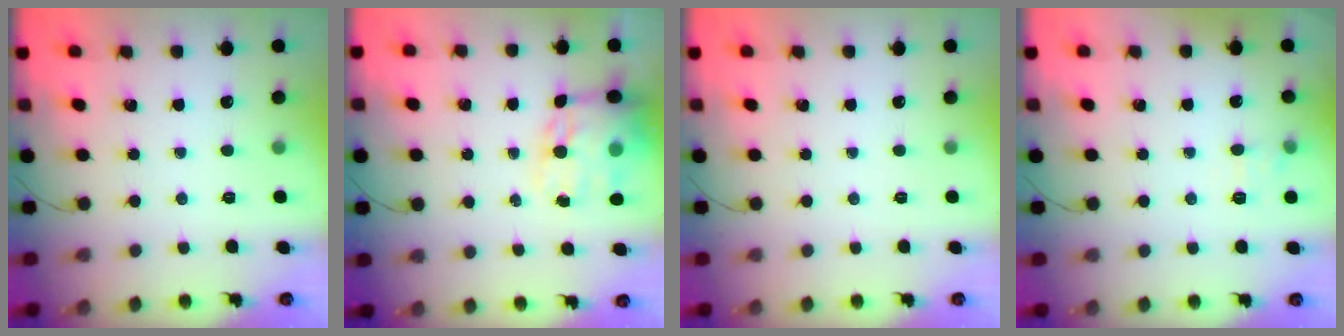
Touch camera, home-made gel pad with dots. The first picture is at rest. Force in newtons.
{"total": 14.4, "press": 13.9, "slide": 3.8}
{"total": 0.0}
{"total": 6.9, "press": 6.7, "slide": 1.7}